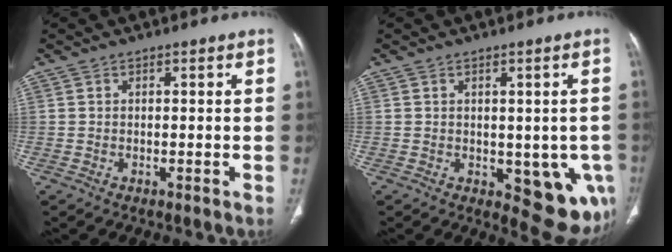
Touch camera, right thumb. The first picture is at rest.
{"total": 10.1, "force": [-2.2, 5.5, 8.1], "torque": [-0.055, -0.014, -0.014]}